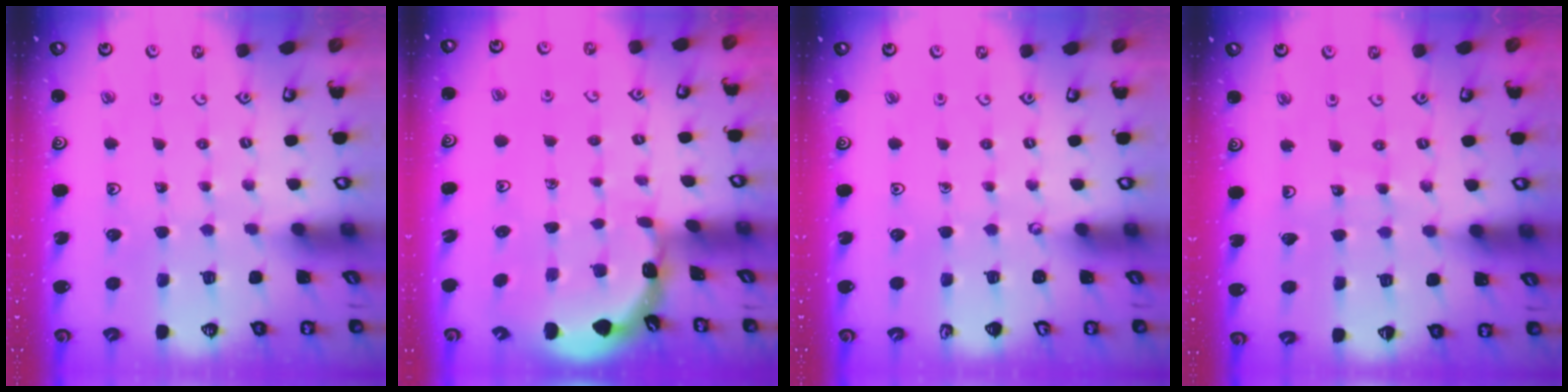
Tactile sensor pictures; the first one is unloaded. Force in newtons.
{"total": 1.8, "press": 1.8, "slide": 0.1}
{"total": 0.0}
{"total": 5.5, "press": 5.5, "slide": 0.4}